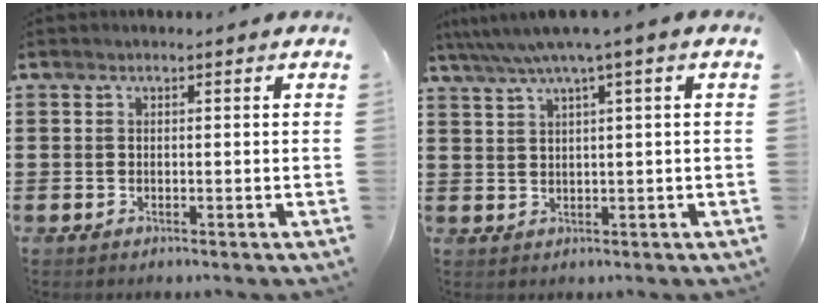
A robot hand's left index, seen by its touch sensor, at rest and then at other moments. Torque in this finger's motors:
{"motor_torque": [2.14, 0.00, 1.05, 0.21]}